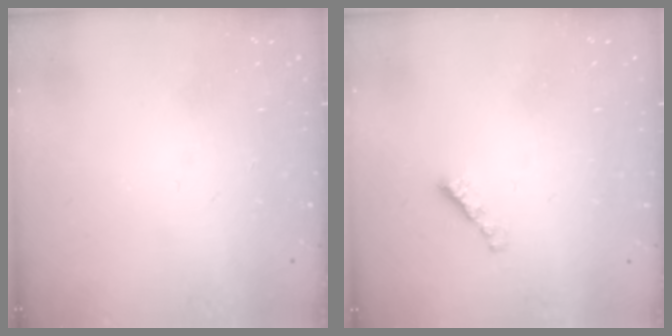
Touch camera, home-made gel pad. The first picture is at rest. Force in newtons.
{"total": 2.4, "press": 2.4, "slide": 0.4}